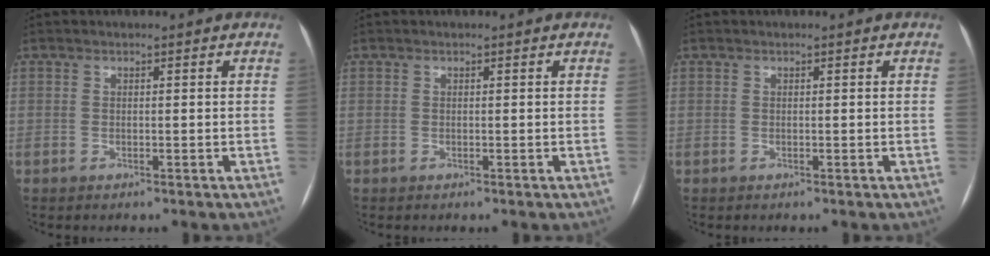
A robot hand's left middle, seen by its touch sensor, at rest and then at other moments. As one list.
[{"total": 0.0}, {"total": 0.0}]